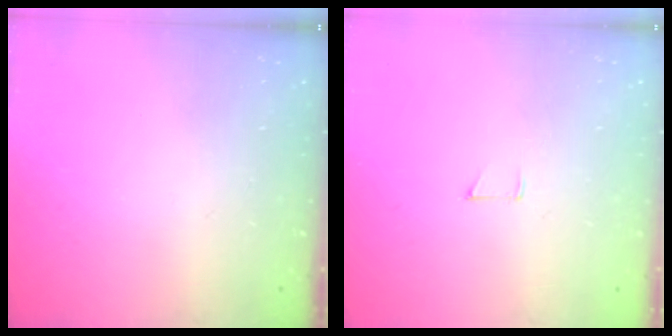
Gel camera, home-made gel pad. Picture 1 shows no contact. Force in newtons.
{"total": 4.1, "press": 4.1, "slide": 0.3}